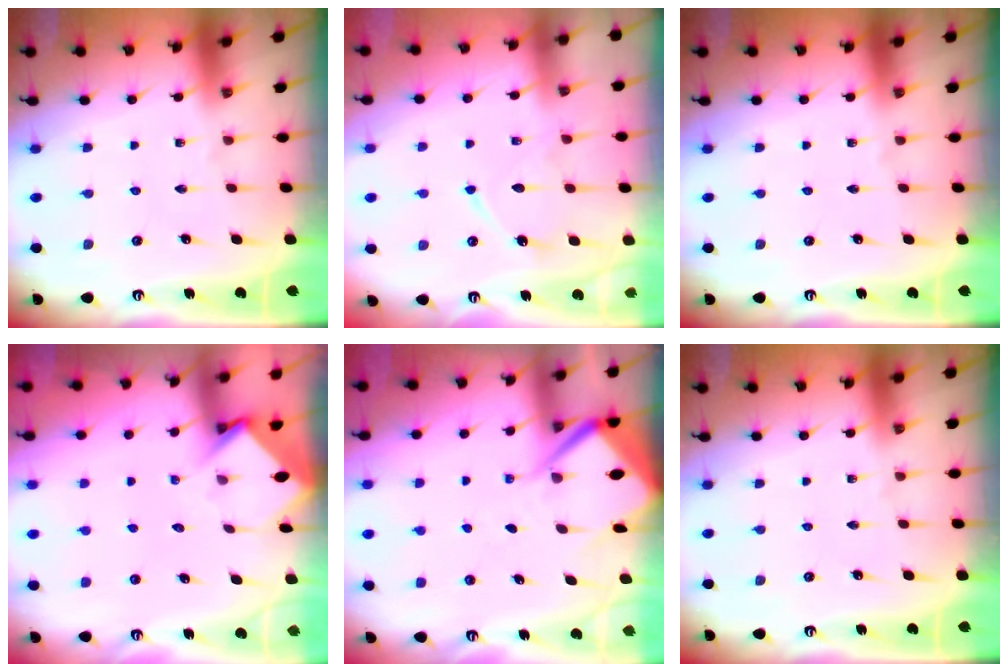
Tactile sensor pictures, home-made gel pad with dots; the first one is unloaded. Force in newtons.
{"total": 8.9, "press": 8.9, "slide": 0.8}
{"total": 0.0}
{"total": 3.5, "press": 3.5, "slide": 0.3}
{"total": 6.6, "press": 6.6, "slide": 0.6}
{"total": 0.0}